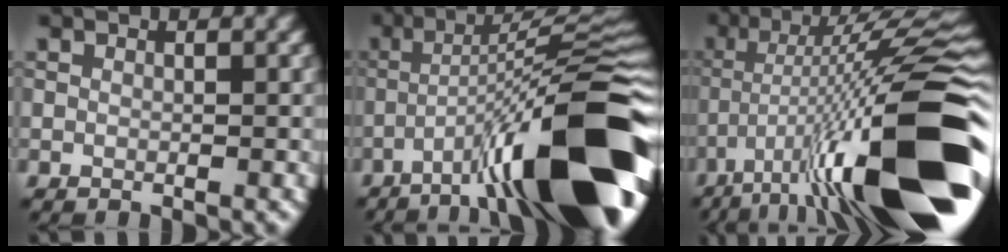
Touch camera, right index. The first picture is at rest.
{"total": 17.0, "force": [-8.2, 3.8, 14.4], "torque": [-0.206, 0.015, -0.129]}
{"total": 18.4, "force": [-7.4, 4.2, 16.4], "torque": [-0.257, 0.020, -0.125]}